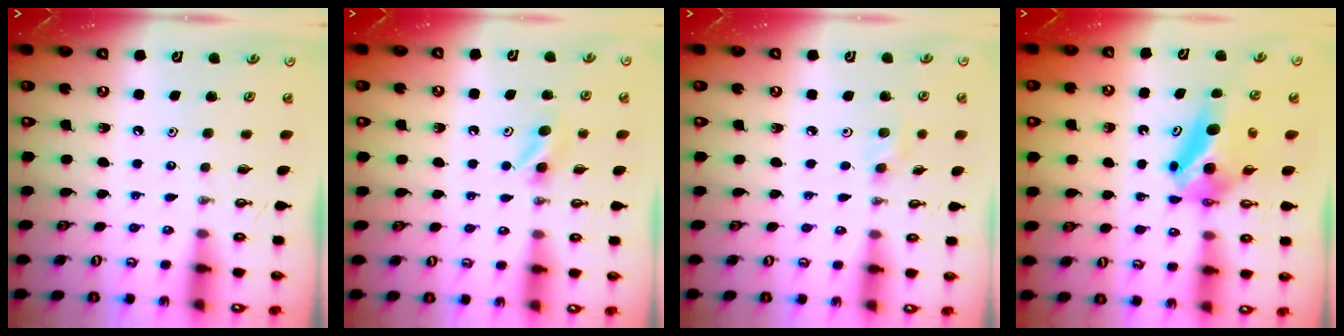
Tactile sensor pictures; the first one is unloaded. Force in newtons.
{"total": 4.4, "press": 4.0, "slide": 1.7}
{"total": 2.1, "press": 2.0, "slide": 0.5}
{"total": 6.5, "press": 6.2, "slide": 1.9}